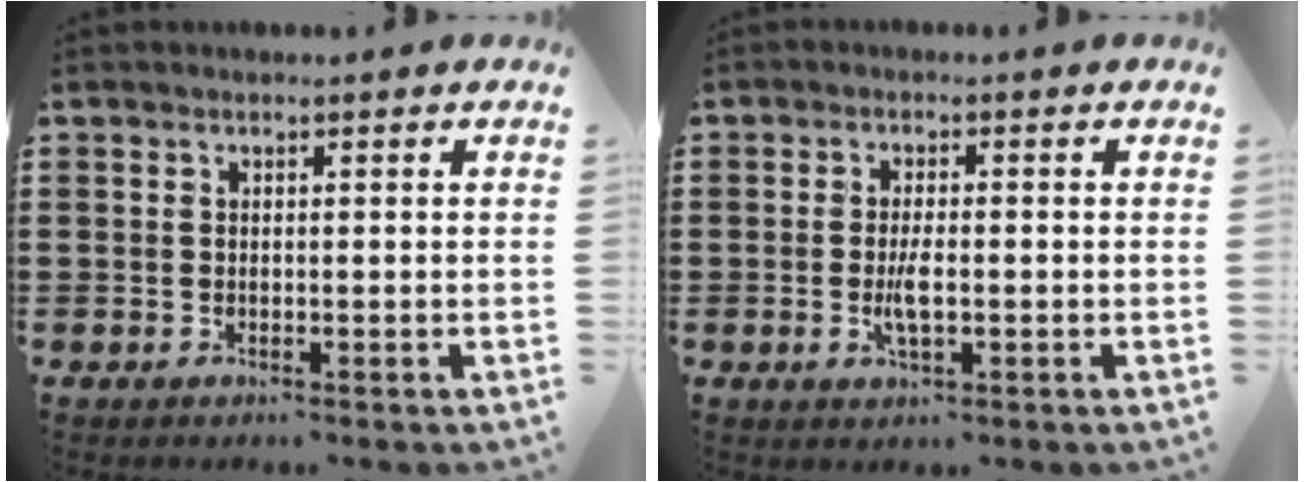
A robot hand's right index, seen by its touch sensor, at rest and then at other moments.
{"total": 3.7, "force": [-0.7, 1.1, 3.5], "torque": [-0.068, -0.002, -0.015]}